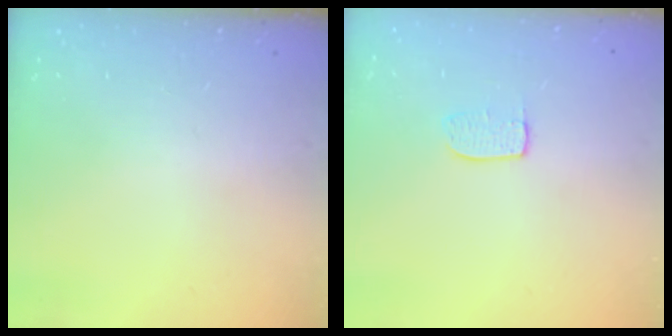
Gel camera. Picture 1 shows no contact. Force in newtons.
{"total": 5.2, "press": 5.2, "slide": 0.3}